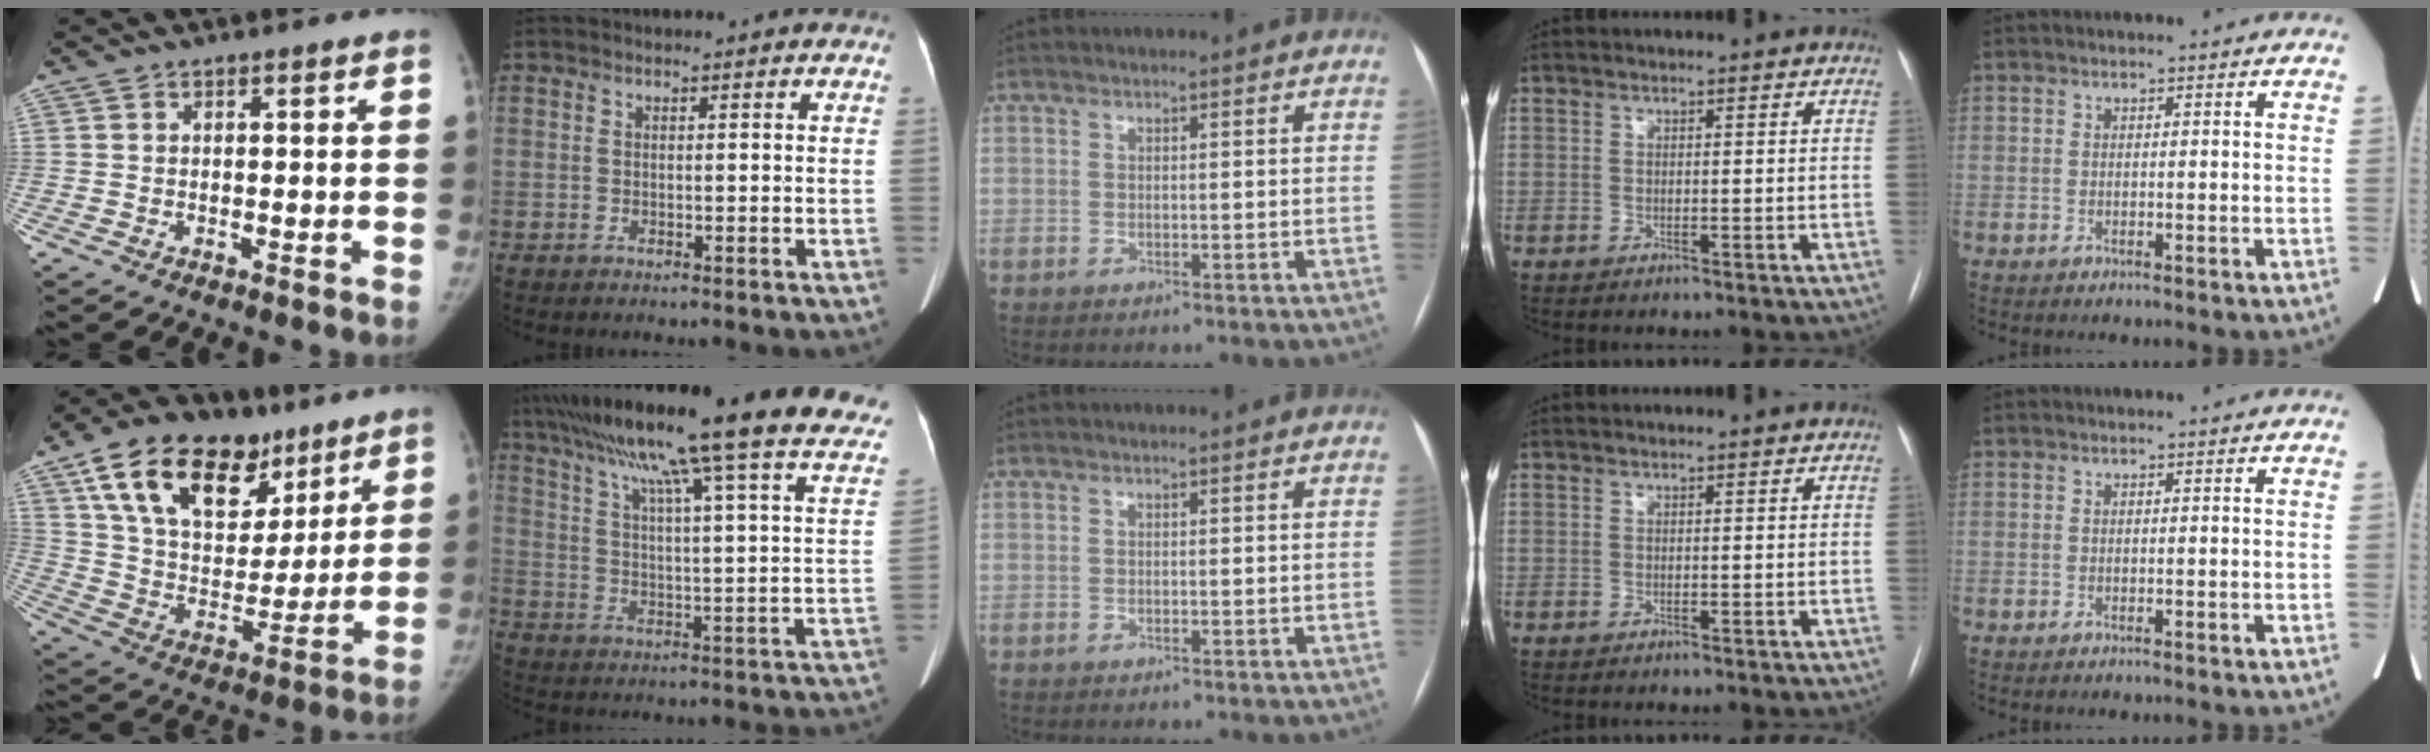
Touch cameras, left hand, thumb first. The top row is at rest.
{"thumb": {"total": 25.0, "force": [14.0, 14.9, 14.5], "torque": [-0.211, -0.023, 0.244]}, "index": {"total": 32.3, "force": [25.6, 1.1, 19.5], "torque": [-0.255, -0.027, 0.340]}}